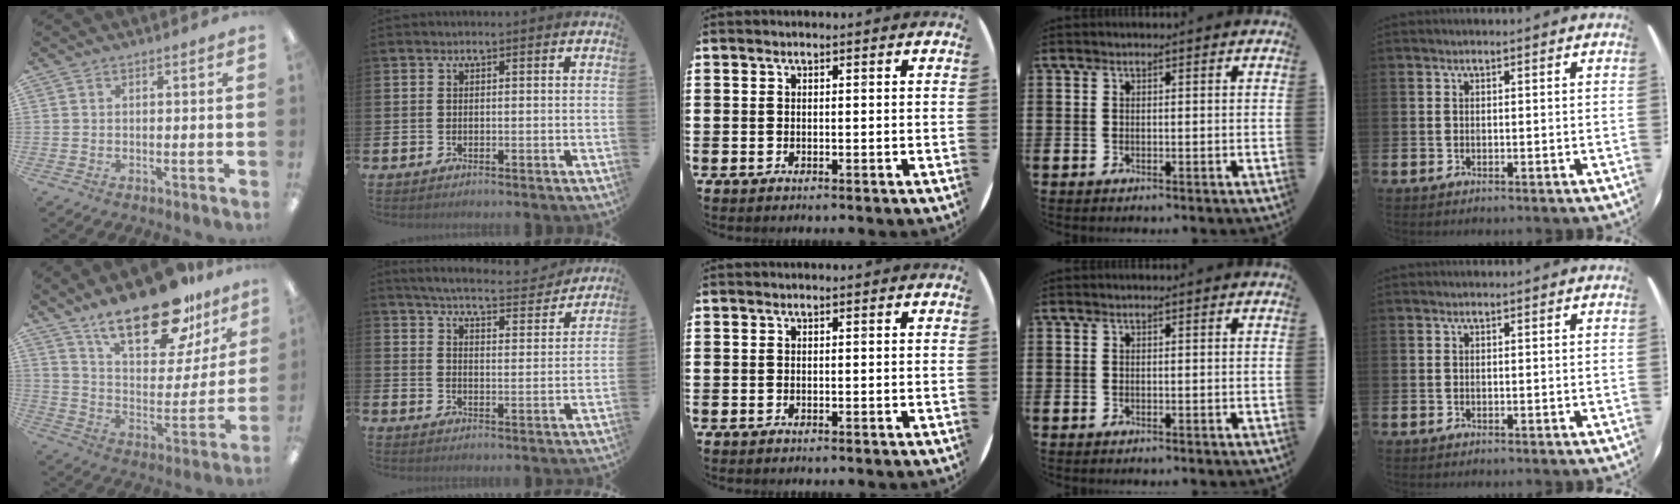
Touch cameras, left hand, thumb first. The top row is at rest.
{"thumb": {"total": 24.0, "force": [16.9, 9.8, 13.9], "torque": [-0.219, -0.100, 0.290]}, "index": {"total": 5.6, "force": [5.4, 0.5, 1.4], "torque": [-0.042, -0.043, 0.090]}}